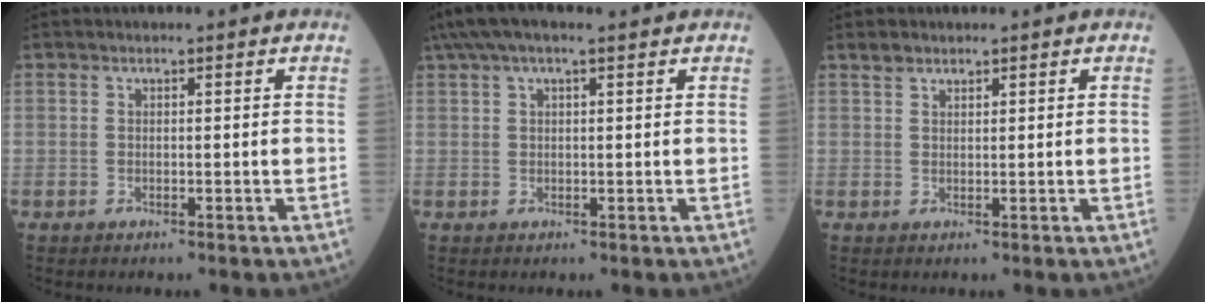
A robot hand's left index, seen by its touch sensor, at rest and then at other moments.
{"total": 7.5, "force": [5.6, 1.3, 4.9], "torque": [-0.094, 0.056, 0.094]}
{"total": 1.3, "force": [1.2, 0.5, 0.3], "torque": [-0.008, 0.008, 0.023]}